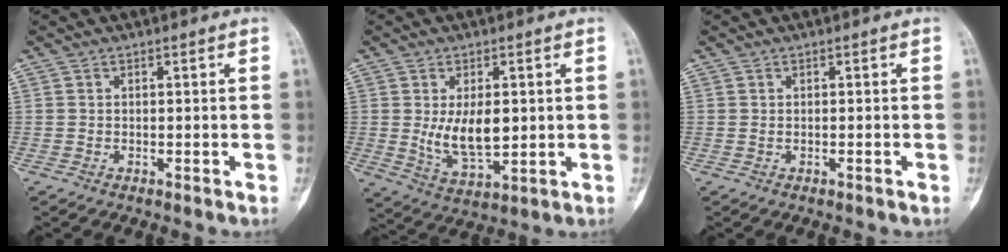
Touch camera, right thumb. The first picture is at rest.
{"total": 9.3, "force": [0.6, 4.8, 8.0], "torque": [-0.127, -0.021, 0.025]}
{"total": 0.0}